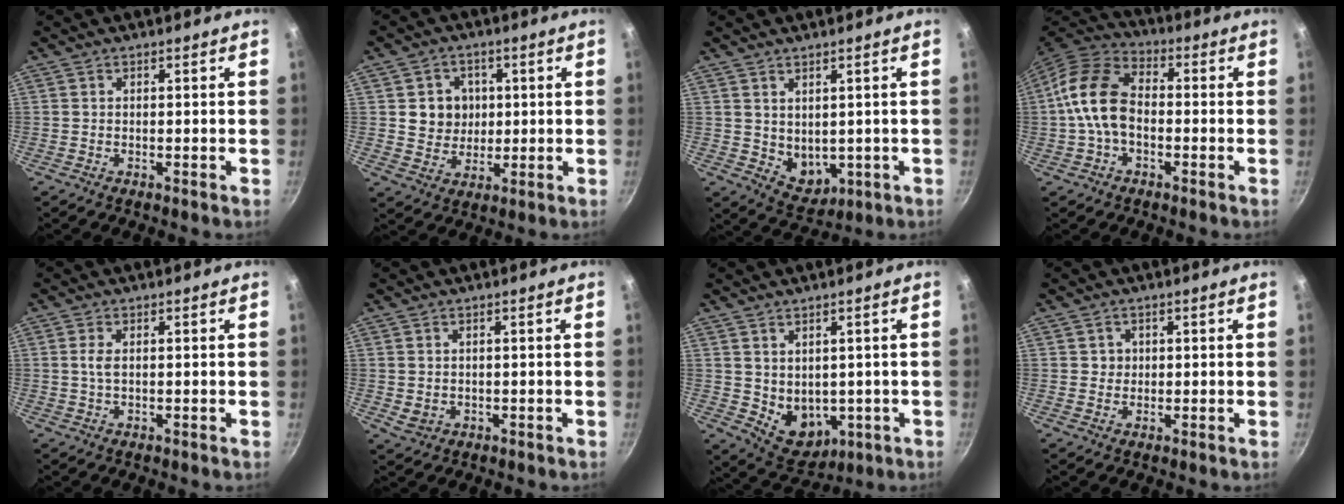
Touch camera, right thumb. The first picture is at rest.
{"total": 7.3, "force": [1.1, 6.7, 2.6], "torque": [-0.007, -0.004, 0.022]}
{"total": 5.9, "force": [1.1, 4.2, 3.9], "torque": [-0.043, -0.018, 0.040]}
{"total": 12.3, "force": [-1.2, 8.1, 9.1], "torque": [-0.151, 0.038, -0.040]}
{"total": 2.0, "force": [0.2, 0.9, 1.8], "torque": [-0.039, 0.001, 0.004]}
{"total": 2.0, "force": [0.1, 1.7, 1.1], "torque": [-0.016, -0.001, 0.009]}
{"total": 8.1, "force": [0.1, 6.2, 5.2], "torque": [-0.057, -0.013, 0.030]}
{"total": 1.8, "force": [0.3, 1.8, 0.3], "torque": [0.007, 0.003, 0.004]}